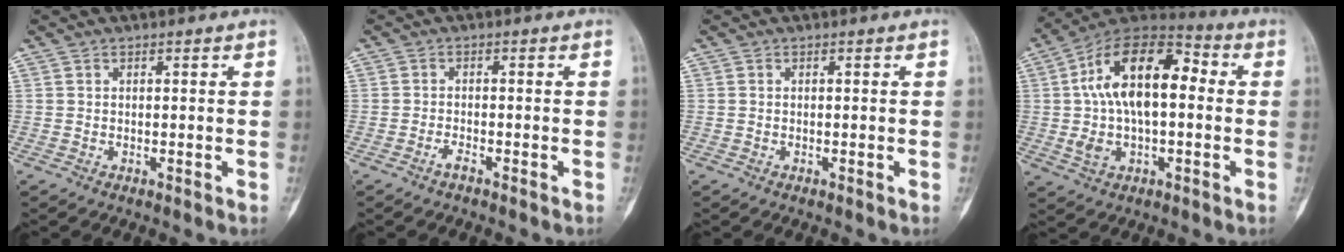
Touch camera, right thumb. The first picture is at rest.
{"total": 1.4, "force": [-1.1, 0.4, 0.7], "torque": [-0.014, 0.006, -0.023]}
{"total": 0.0}
{"total": 19.4, "force": [1.5, 10.7, 16.2], "torque": [-0.265, 0.039, 0.019]}